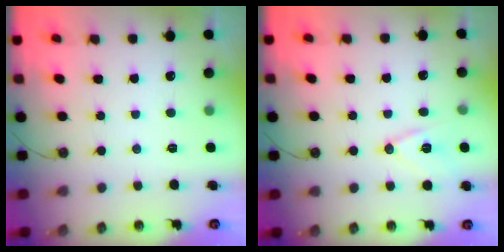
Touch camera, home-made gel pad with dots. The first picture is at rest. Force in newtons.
{"total": 10.5, "press": 10.0, "slide": 3.4}